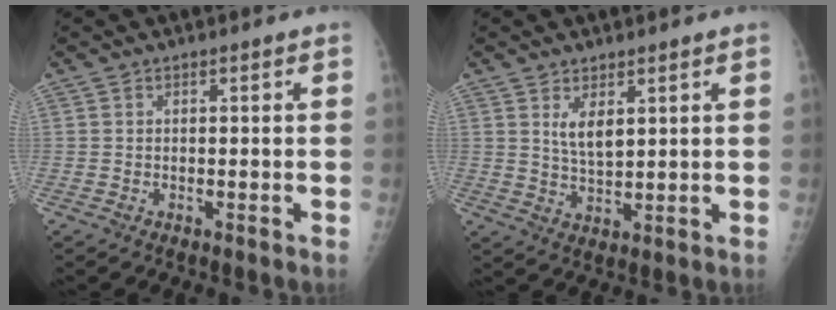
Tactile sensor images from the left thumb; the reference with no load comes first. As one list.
[{"total": 4.7, "force": [2.1, 2.0, 3.6], "torque": [-0.058, -0.020, 0.046]}]